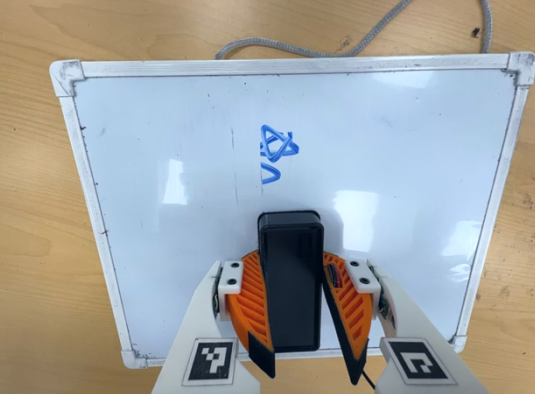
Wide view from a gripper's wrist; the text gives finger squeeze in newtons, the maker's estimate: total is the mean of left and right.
{"total": 9.8, "left": 10.1, "right": 9.6}